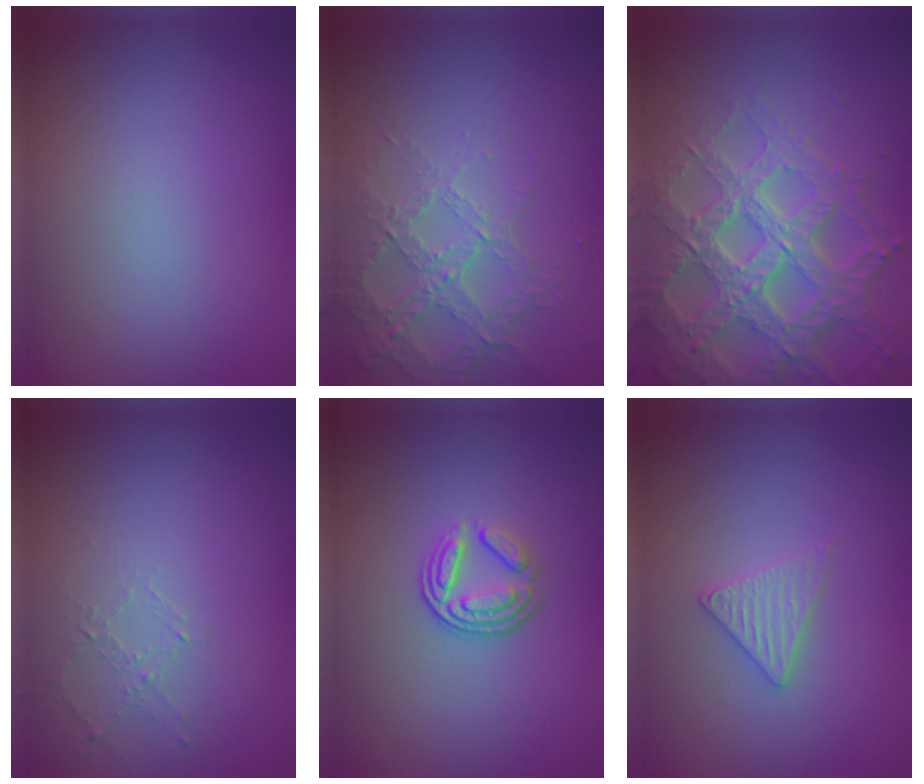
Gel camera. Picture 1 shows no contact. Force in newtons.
{"total": 4.2, "press": 3.0, "slide": 2.9}
{"total": 7.0, "press": 6.8, "slide": 1.7}
{"total": 1.0, "press": 0.4, "slide": 0.9}
{"total": 3.4, "press": 2.6, "slide": 2.3}
{"total": 2.1, "press": 2.1, "slide": 0.3}